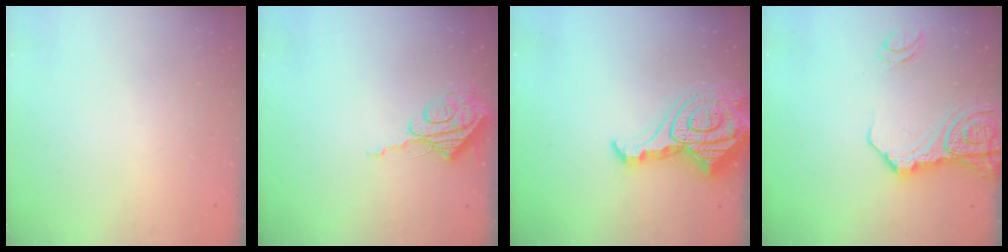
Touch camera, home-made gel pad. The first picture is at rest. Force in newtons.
{"total": 8.6, "press": 8.6, "slide": 0.6}
{"total": 20.4, "press": 20.3, "slide": 2.1}
{"total": 16.1, "press": 16.0, "slide": 1.8}